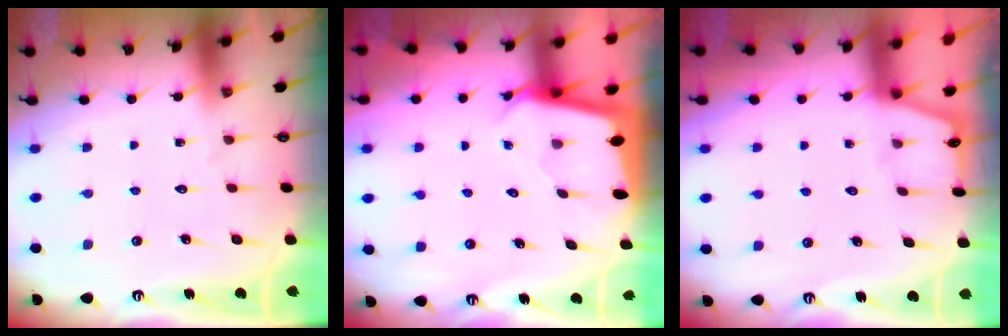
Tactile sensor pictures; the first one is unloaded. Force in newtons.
{"total": 2.4, "press": 2.4, "slide": 0.2}
{"total": 0.8, "press": 0.7, "slide": 0.2}